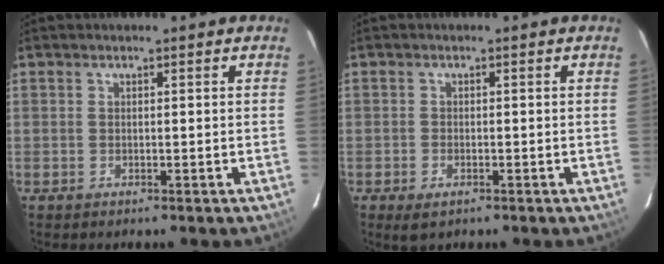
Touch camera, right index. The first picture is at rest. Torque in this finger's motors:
{"motor_torque": [0.22, -0.09, 0.05, 0.01]}